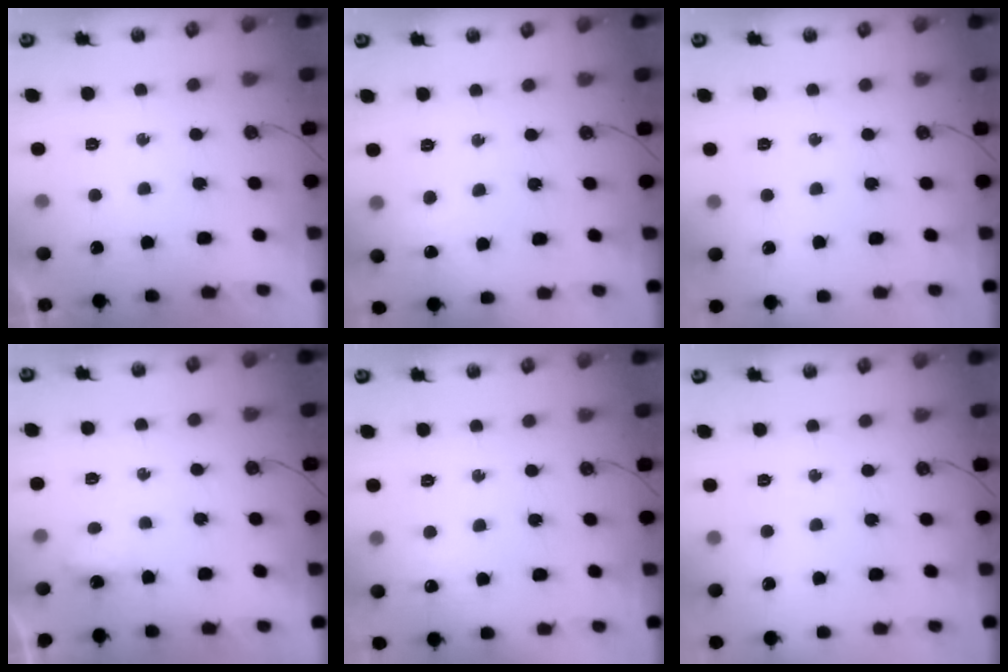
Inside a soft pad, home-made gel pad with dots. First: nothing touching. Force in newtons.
{"total": 3.9, "press": 3.8, "slide": 0.6}
{"total": 0.0}
{"total": 3.4, "press": 3.3, "slide": 0.6}
{"total": 4.9, "press": 4.8, "slide": 1.0}
{"total": 0.0}